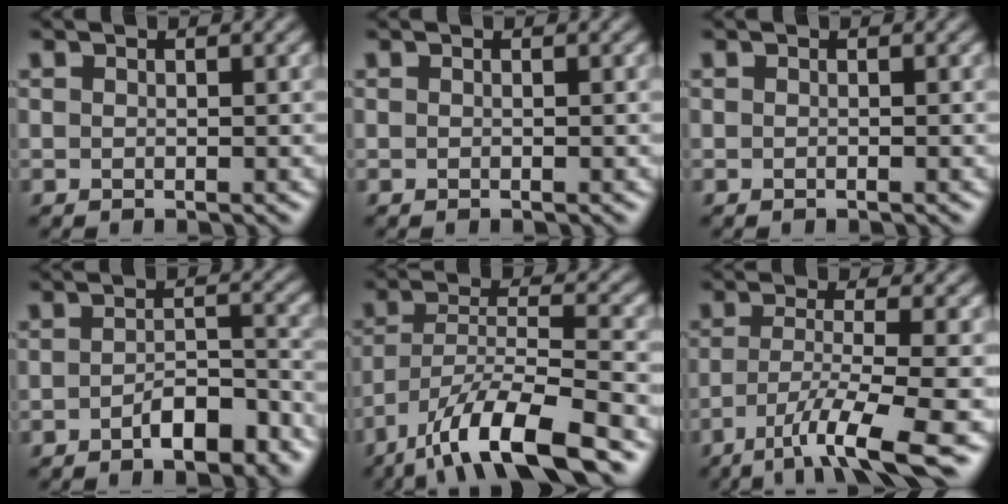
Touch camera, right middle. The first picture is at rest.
{"total": 0.0}
{"total": 0.0}
{"total": 4.4, "force": [-2.5, 1.6, 3.2], "torque": [-0.048, 0.006, -0.039]}
{"total": 10.1, "force": [-6.8, 2.4, 7.0], "torque": [-0.120, 0.005, -0.126]}
{"total": 7.1, "force": [-3.9, 1.1, 5.9], "torque": [-0.095, -0.007, -0.072]}